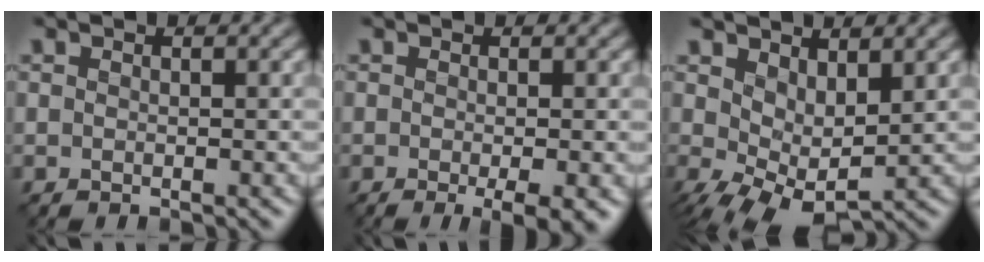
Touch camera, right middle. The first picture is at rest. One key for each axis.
{"total": 2.7, "fx": -1.1, "fy": 0.4, "fz": 2.5, "tx": -0.043, "ty": -0.013, "tz": -0.016}
{"total": 5.0, "fx": 0.7, "fy": 2.6, "fz": 4.2, "tx": -0.092, "ty": -0.012, "tz": 0.017}